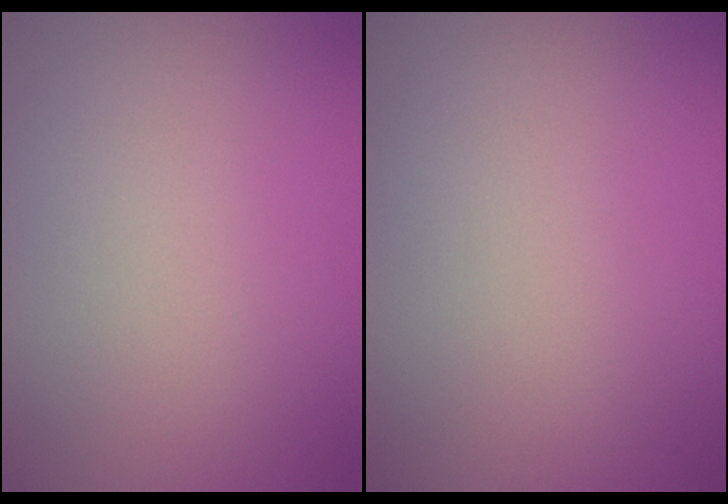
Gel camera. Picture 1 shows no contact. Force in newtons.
{"total": 0.0}